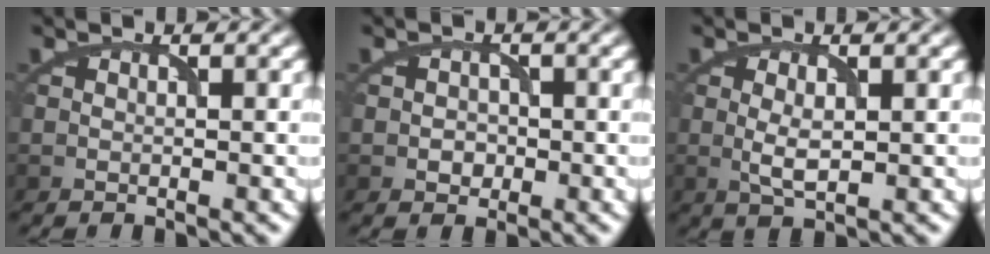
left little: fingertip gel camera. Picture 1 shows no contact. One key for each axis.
{"total": 1.4, "fx": -0.3, "fy": 1.2, "fz": 0.6, "tx": -0.008, "ty": -0.001, "tz": -0.008}
{"total": 2.1, "fx": 0.1, "fy": 0.7, "fz": 2.0, "tx": -0.045, "ty": -0.002, "tz": 0.003}